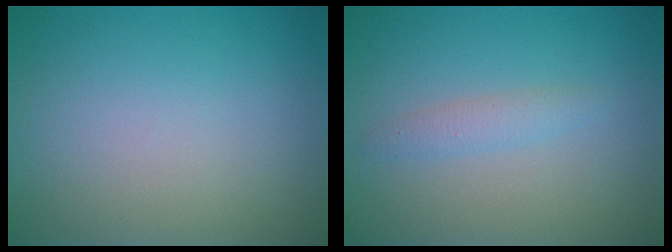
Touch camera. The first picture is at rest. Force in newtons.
{"total": 1.4, "press": 1.4, "slide": 0.0}